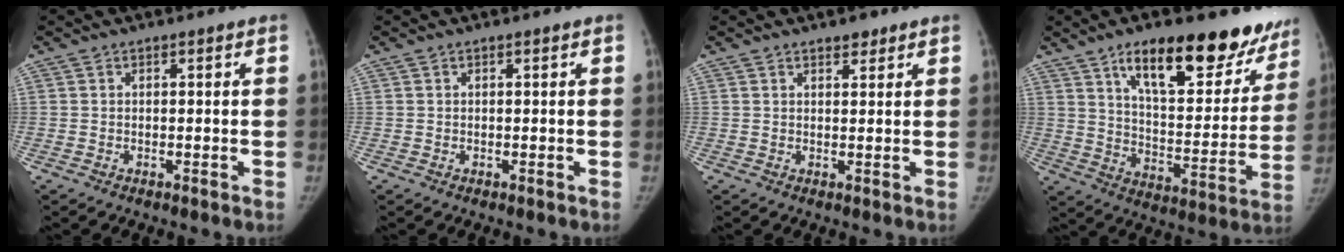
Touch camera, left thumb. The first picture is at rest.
{"total": 0.0}
{"total": 2.1, "force": [1.6, 0.9, 0.9], "torque": [-0.005, -0.010, 0.022]}
{"total": 23.9, "force": [15.7, 9.7, 15.2], "torque": [-0.153, -0.067, 0.234]}